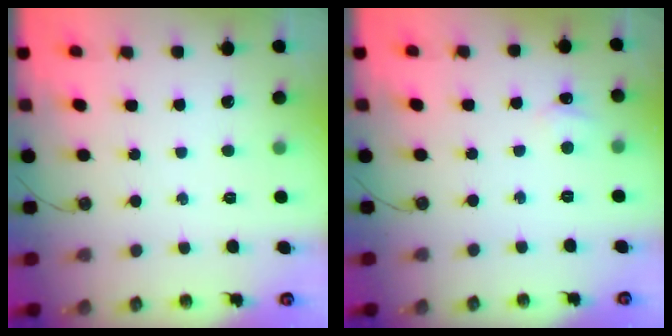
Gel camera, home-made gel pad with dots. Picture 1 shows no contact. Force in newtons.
{"total": 2.8, "press": 2.8, "slide": 0.3}